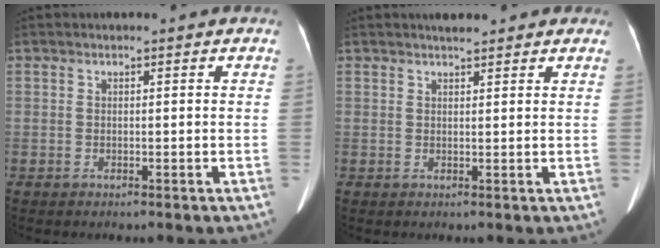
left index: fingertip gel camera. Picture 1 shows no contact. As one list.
[{"total": 3.7, "force": [3.1, 1.0, 1.6], "torque": [-0.017, 0.016, 0.039]}]